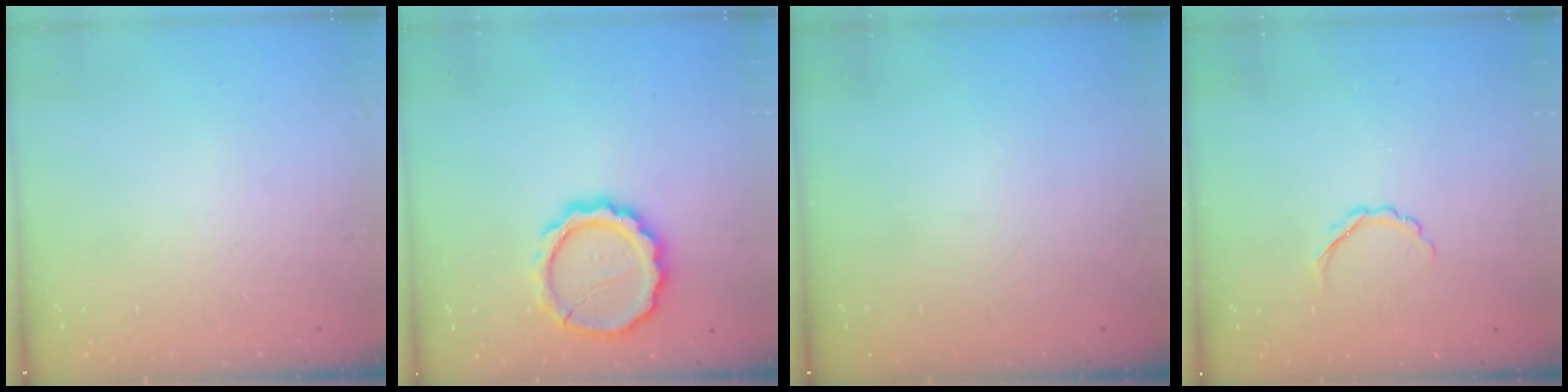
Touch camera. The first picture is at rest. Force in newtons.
{"total": 12.6, "press": 12.5, "slide": 1.7}
{"total": 0.0}
{"total": 2.7, "press": 2.6, "slide": 0.7}